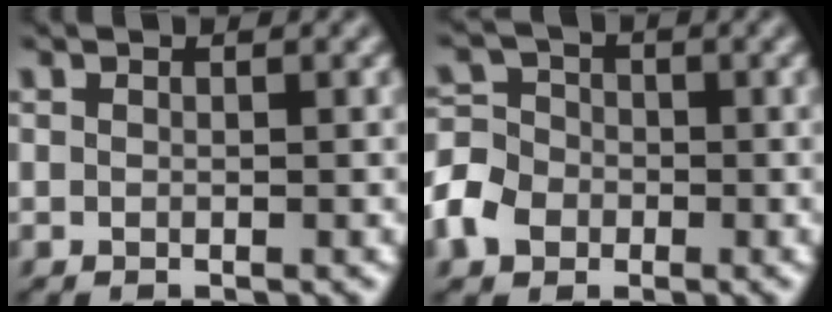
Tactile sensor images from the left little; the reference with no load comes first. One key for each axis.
{"total": 5.8, "fx": -2.5, "fy": 4.7, "fz": 2.3, "tx": -0.044, "ty": -0.006, "tz": -0.066}